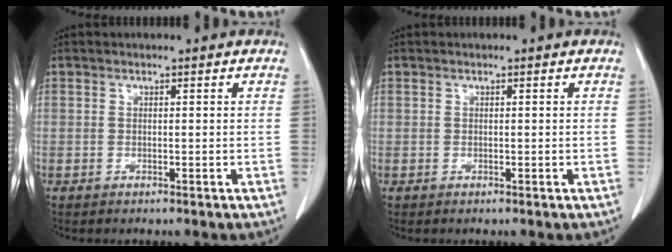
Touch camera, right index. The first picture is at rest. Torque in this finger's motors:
{"motor_torque": [-0.10, 0.09, 0.02, 0.00]}